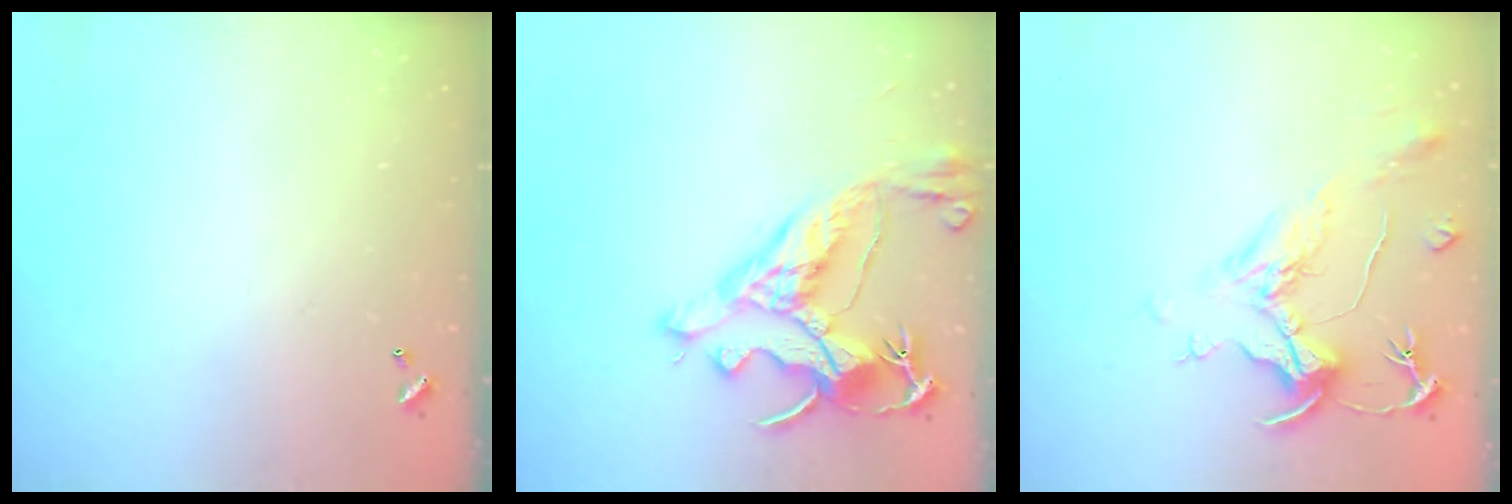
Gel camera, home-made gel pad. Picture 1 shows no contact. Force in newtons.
{"total": 10.4, "press": 10.2, "slide": 2.1}
{"total": 2.1, "press": 1.7, "slide": 1.3}